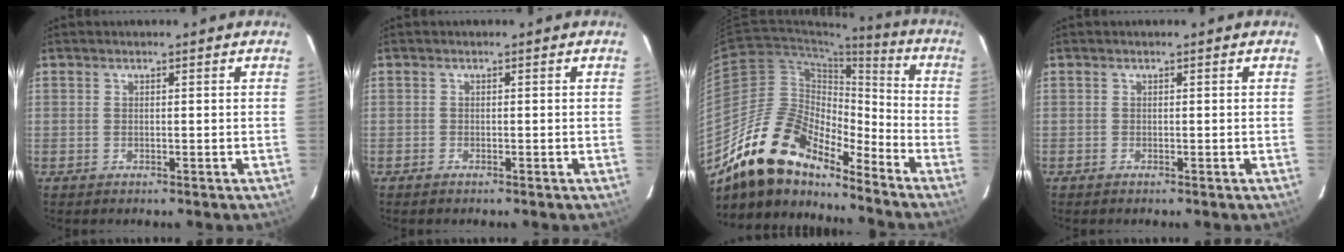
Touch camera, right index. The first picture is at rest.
{"total": 0.6, "force": [-0.5, 0.2, 0.1], "torque": [-0.004, 0.001, -0.012]}
{"total": 18.9, "force": [-15.2, 6.6, 9.1], "torque": [-0.160, 0.003, -0.286]}
{"total": 0.0}